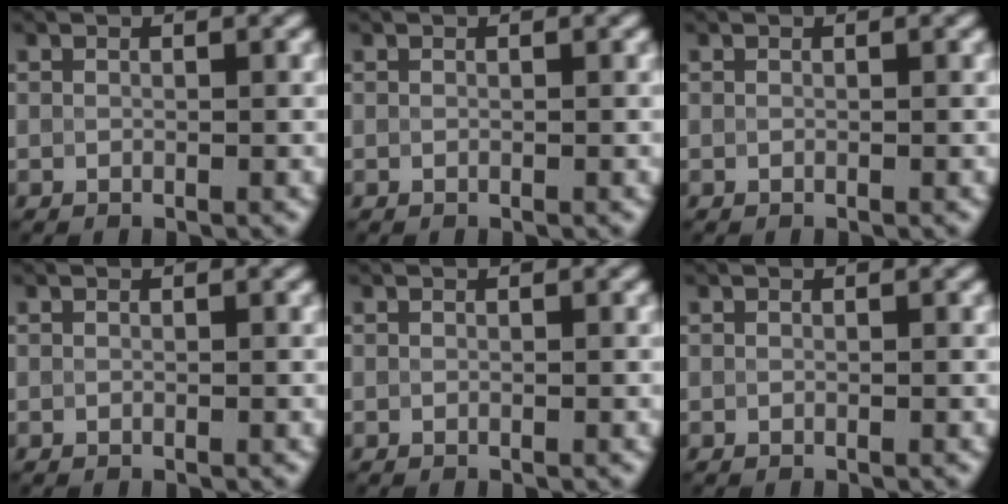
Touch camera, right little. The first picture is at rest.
{"total": 0.0}
{"total": 0.0}
{"total": 0.0}
{"total": 0.0}
{"total": 0.0}